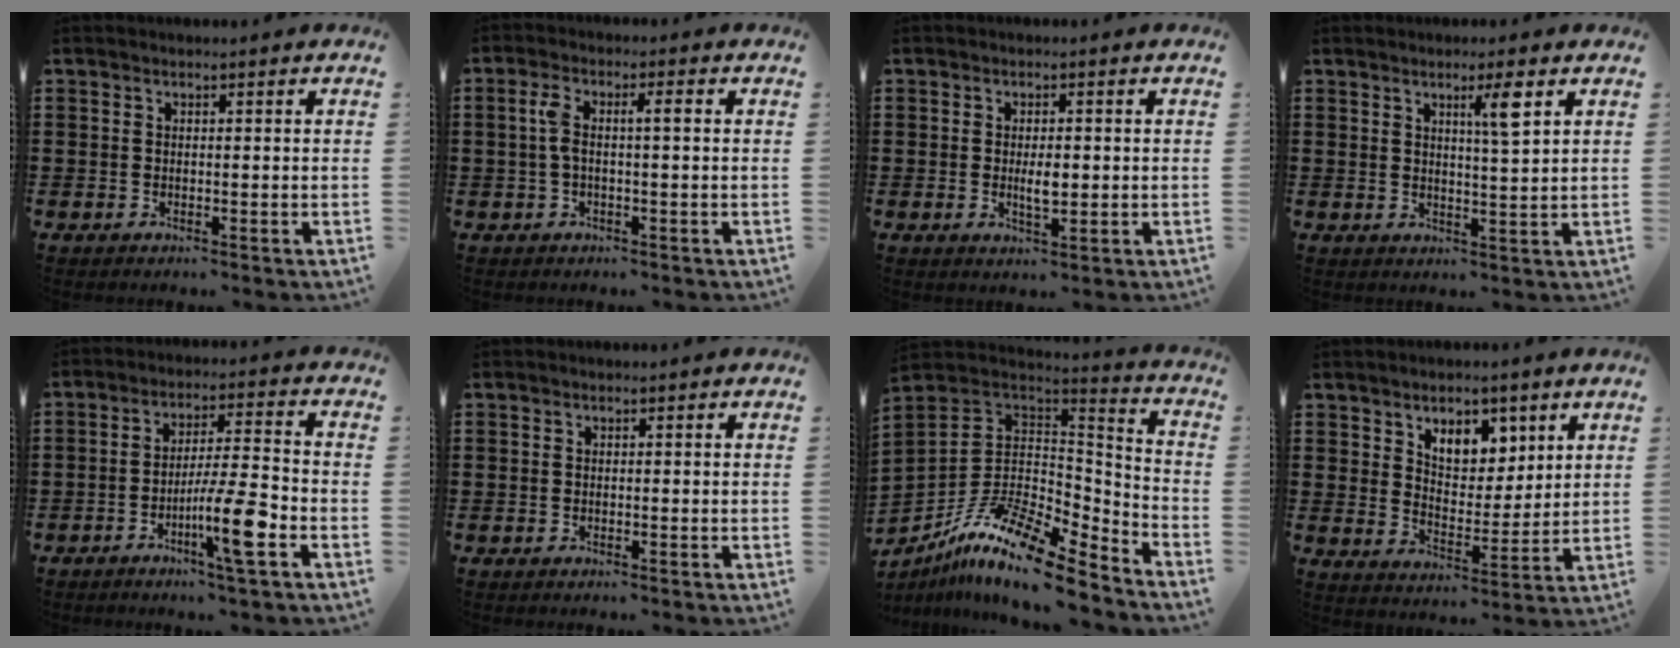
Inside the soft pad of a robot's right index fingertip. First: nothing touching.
{"total": 4.0, "force": [0.0, 1.0, 3.9], "torque": [-0.080, 0.005, -0.005]}
{"total": 3.1, "force": [-0.2, 1.1, 3.0], "torque": [-0.055, 0.000, -0.004]}
{"total": 4.6, "force": [2.4, 0.3, 3.9], "torque": [-0.066, -0.004, 0.034]}
{"total": 9.8, "force": [-4.2, 0.7, 8.9], "torque": [-0.156, -0.003, -0.075]}
{"total": 0.0}
{"total": 14.6, "force": [-9.9, 3.9, 10.0], "torque": [-0.195, 0.020, -0.184]}
{"total": 6.6, "force": [4.4, 4.1, 2.7], "torque": [-0.059, -0.003, 0.078]}